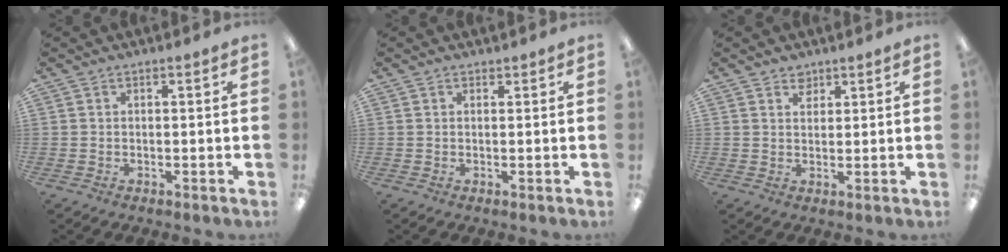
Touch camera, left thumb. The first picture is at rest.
{"total": 0.6, "force": [0.5, 0.4, 0.0], "torque": [0.007, -0.002, 0.008]}
{"total": 2.4, "force": [2.0, 1.3, 0.5], "torque": [0.005, -0.010, 0.036]}